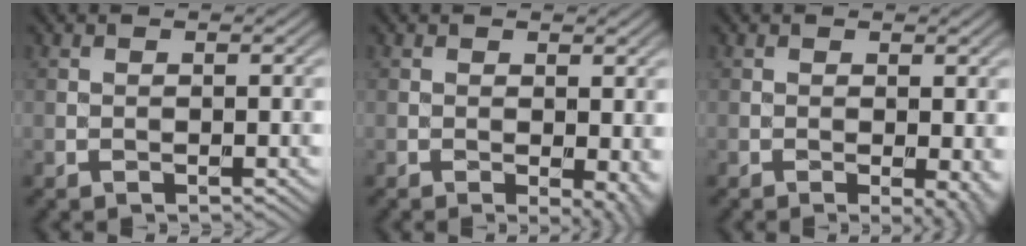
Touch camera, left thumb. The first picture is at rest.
{"total": 3.6, "force": [-0.5, 1.5, 3.3], "torque": [-0.036, -0.006, -0.004]}
{"total": 2.9, "force": [-0.5, 0.8, 2.8], "torque": [-0.033, -0.006, -0.007]}